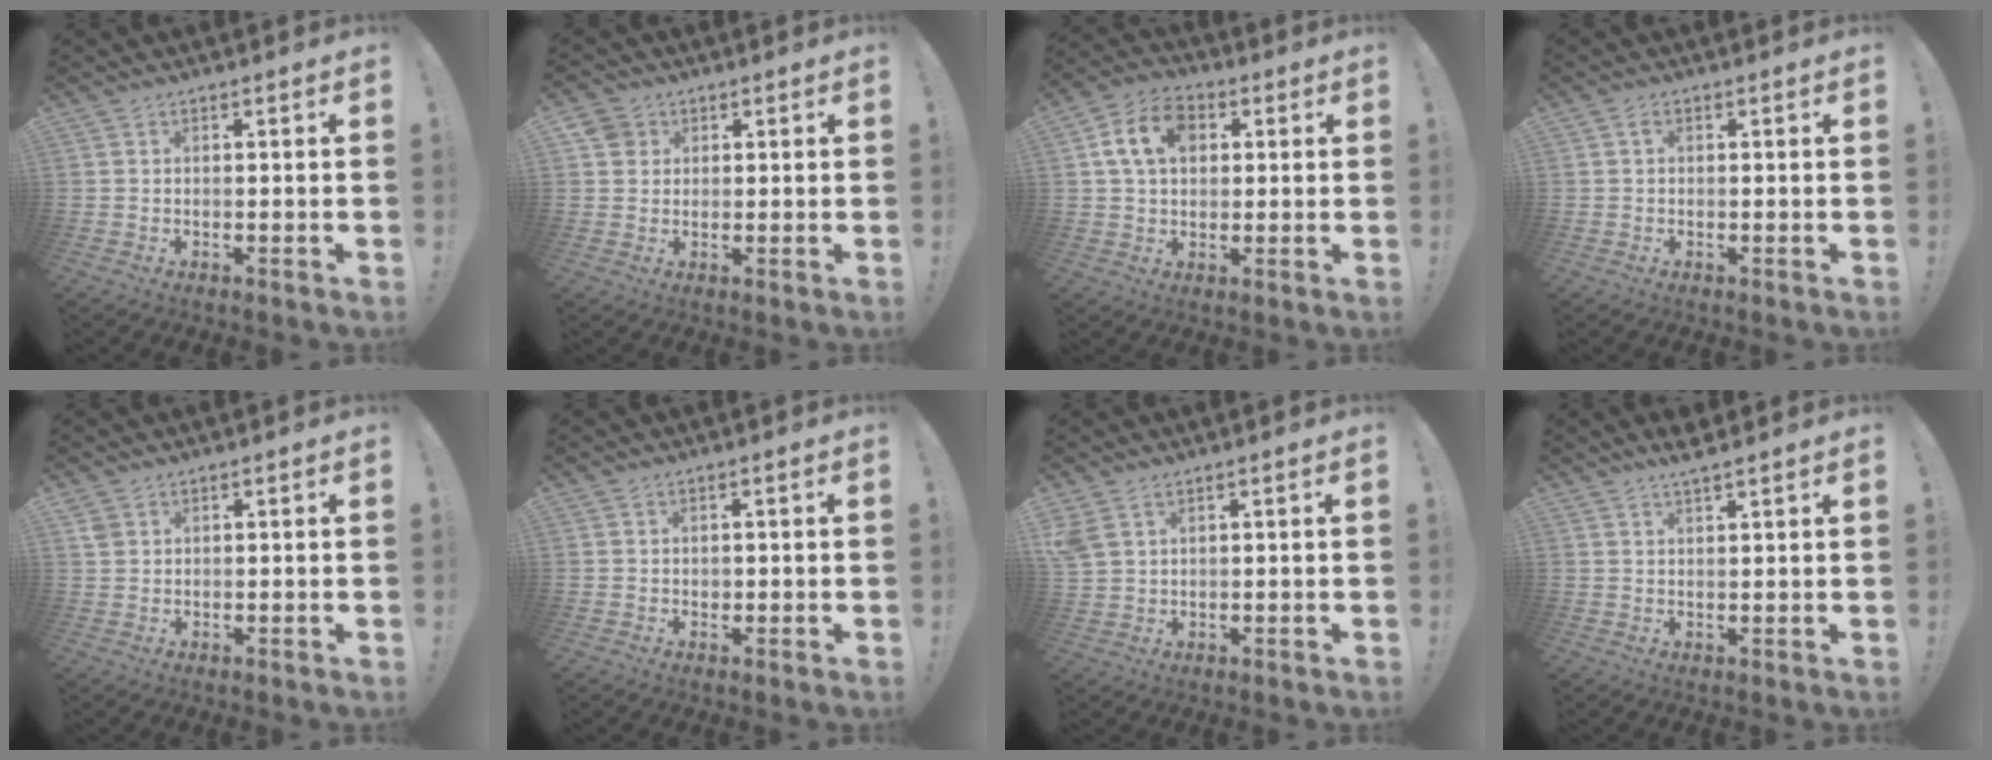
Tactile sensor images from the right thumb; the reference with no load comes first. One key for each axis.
{"total": 4.6, "fx": 2.0, "fy": 4.0, "fz": 1.1, "tx": -0.015, "ty": -0.003, "tz": 0.040}
{"total": 12.0, "fx": 3.4, "fy": 8.6, "fz": 7.7, "tx": -0.128, "ty": 0.015, "tz": 0.068}
{"total": 1.3, "fx": 0.1, "fy": 0.9, "fz": 0.9, "tx": -0.017, "ty": 0.003, "tz": 0.001}
{"total": 2.4, "fx": 1.3, "fy": 1.8, "fz": 1.0, "tx": -0.019, "ty": 0.003, "tz": 0.027}
{"total": 0.9, "fx": 0.1, "fy": 0.9, "fz": 0.1, "tx": 0.000, "ty": 0.001, "tz": 0.001}
{"total": 4.7, "fx": 2.7, "fy": 2.8, "fz": 2.8, "tx": -0.055, "ty": -0.003, "tz": 0.056}
{"total": 3.7, "fx": 3.0, "fy": 0.0, "fz": 2.1, "tx": -0.035, "ty": -0.016, "tz": 0.050}